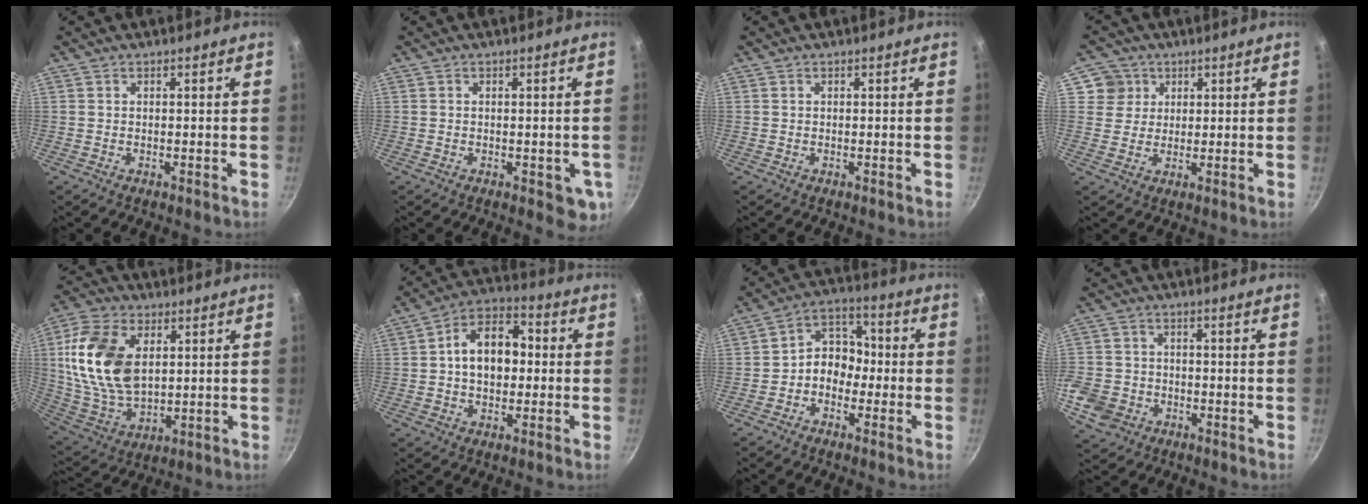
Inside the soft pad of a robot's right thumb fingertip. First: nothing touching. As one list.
[{"total": 5.0, "force": [-1.3, 2.5, 4.1], "torque": [-0.034, -0.002, -0.014]}, {"total": 0.0}, {"total": 5.4, "force": [2.2, 4.9, 0.4], "torque": [0.035, 0.006, 0.033]}, {"total": 18.7, "force": [4.0, 11.7, 14.0], "torque": [-0.256, -0.009, 0.085]}, {"total": 12.4, "force": [0.6, 8.5, 9.0], "torque": [-0.104, 0.031, -0.006]}, {"total": 8.0, "force": [-1.8, 6.4, 4.4], "torque": [-0.025, 0.039, -0.046]}, {"total": 9.4, "force": [-3.7, 7.7, 3.9], "torque": [-0.083, 0.025, -0.070]}]